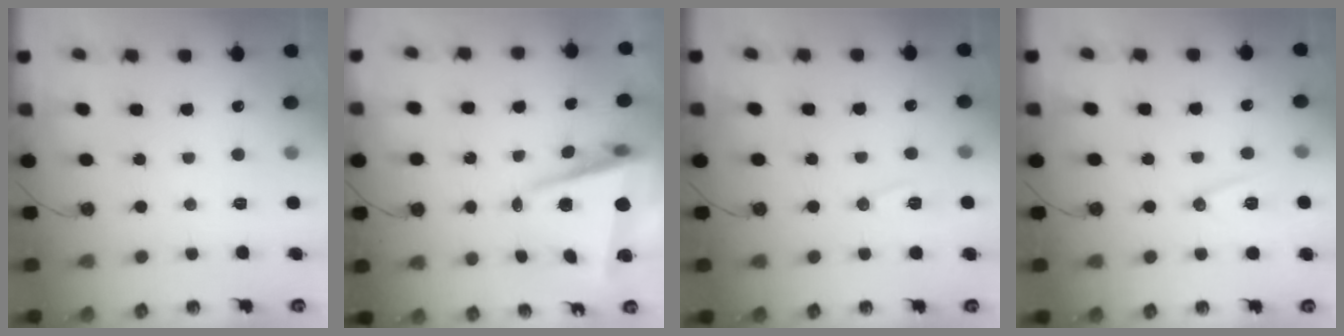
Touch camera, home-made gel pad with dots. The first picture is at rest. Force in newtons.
{"total": 7.9, "press": 7.8, "slide": 1.6}
{"total": 7.3, "press": 6.4, "slide": 3.5}
{"total": 9.6, "press": 8.9, "slide": 3.5}